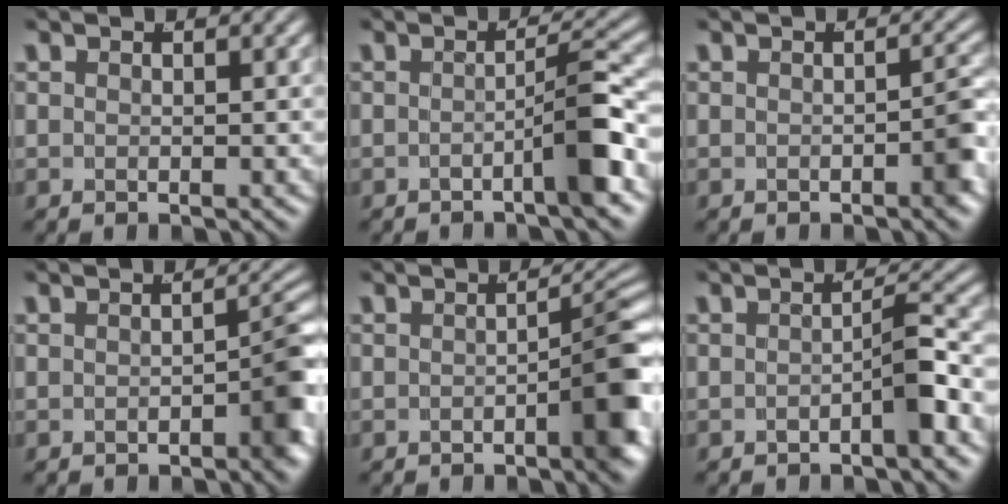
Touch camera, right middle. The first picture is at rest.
{"total": 3.6, "force": [-1.7, -0.1, 3.1], "torque": [-0.036, 0.011, -0.032]}
{"total": 1.9, "force": [-0.9, 0.4, 1.7], "torque": [-0.021, 0.002, -0.017]}
{"total": 3.3, "force": [-1.3, 1.1, 2.9], "torque": [-0.031, -0.002, -0.021]}
{"total": 4.7, "force": [-1.6, 1.0, 4.3], "torque": [-0.047, 0.003, -0.028]}
{"total": 2.4, "force": [-1.3, -0.2, 2.0], "torque": [-0.017, 0.008, -0.026]}